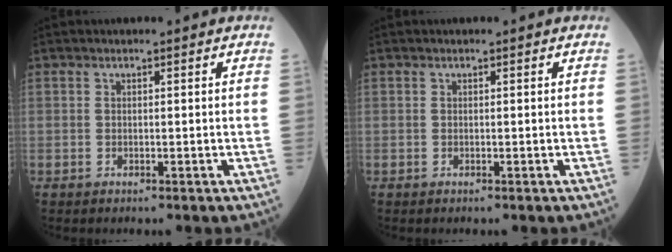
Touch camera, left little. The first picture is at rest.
{"total": 0.0}